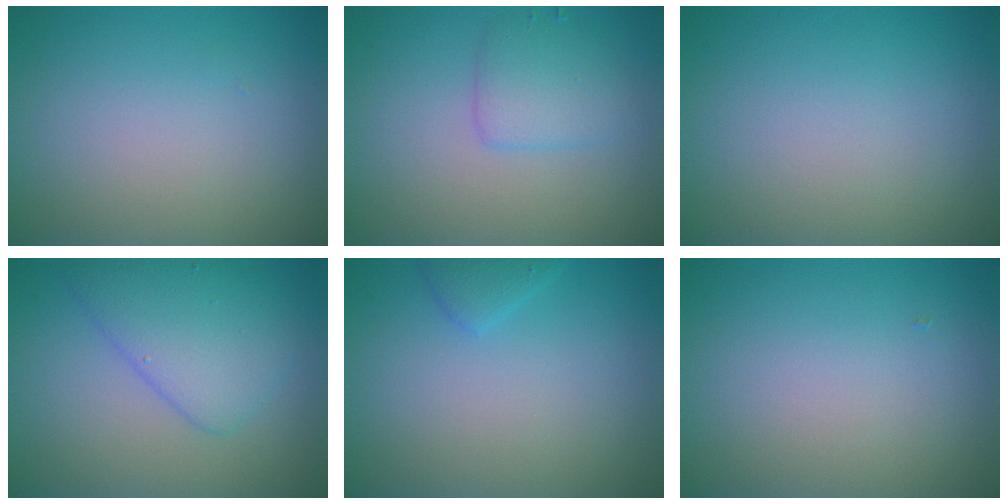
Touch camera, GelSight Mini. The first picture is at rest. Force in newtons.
{"total": 2.6, "press": 2.6, "slide": 0.0}
{"total": 0.0}
{"total": 4.6, "press": 4.6, "slide": 0.1}
{"total": 1.2, "press": 1.2, "slide": 0.2}
{"total": 0.0}